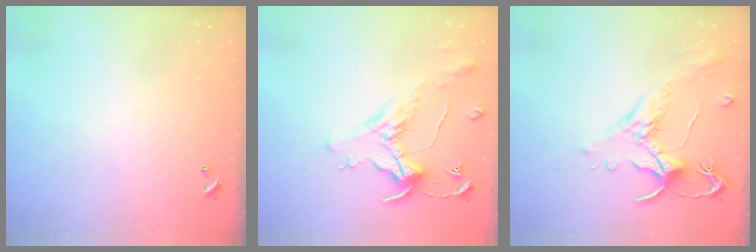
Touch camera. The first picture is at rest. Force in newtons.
{"total": 1.6, "press": 1.4, "slide": 0.7}
{"total": 1.8, "press": 1.2, "slide": 1.3}